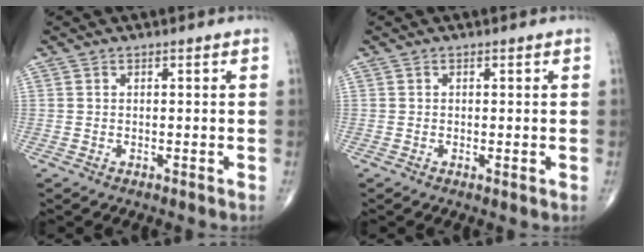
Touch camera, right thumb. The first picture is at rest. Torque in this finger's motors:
{"motor_torque": [-0.19, -0.03, -0.03, -0.14, -0.04]}